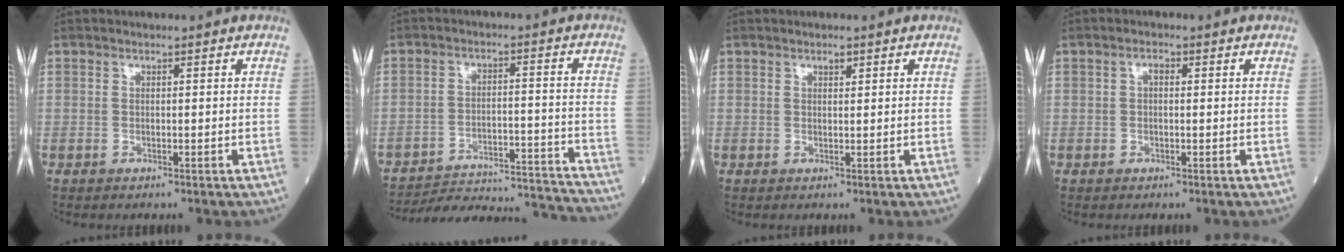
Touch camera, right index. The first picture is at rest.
{"total": 19.0, "force": [-18.7, 0.6, 2.9], "torque": [-0.047, 0.003, -0.255]}
{"total": 0.9, "force": [0.6, 0.3, 0.6], "torque": [-0.011, -0.003, 0.009]}
{"total": 1.2, "force": [0.2, 0.6, 1.1], "torque": [-0.019, 0.004, 0.001]}